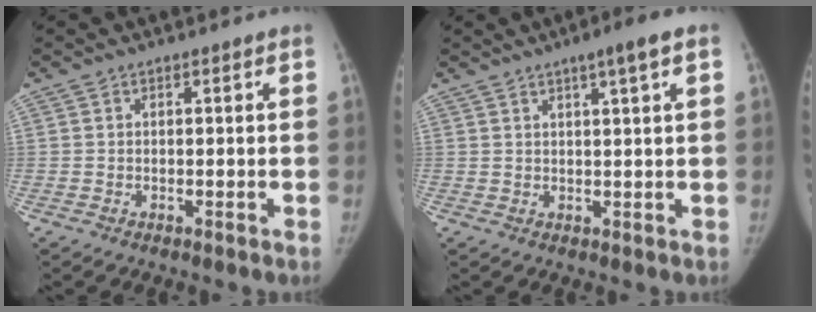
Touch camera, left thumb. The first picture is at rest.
{"total": 4.5, "force": [2.3, 0.2, 3.9], "torque": [-0.058, -0.001, 0.033]}